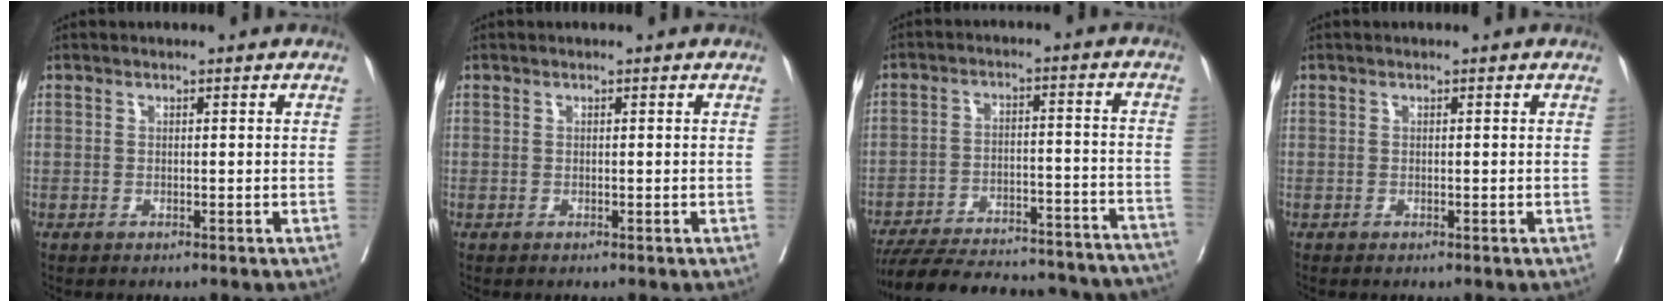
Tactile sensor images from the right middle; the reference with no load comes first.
{"total": 0.0}
{"total": 31.9, "force": [-28.8, 6.3, 12.4], "torque": [-0.166, -0.026, -0.377]}
{"total": 0.0}